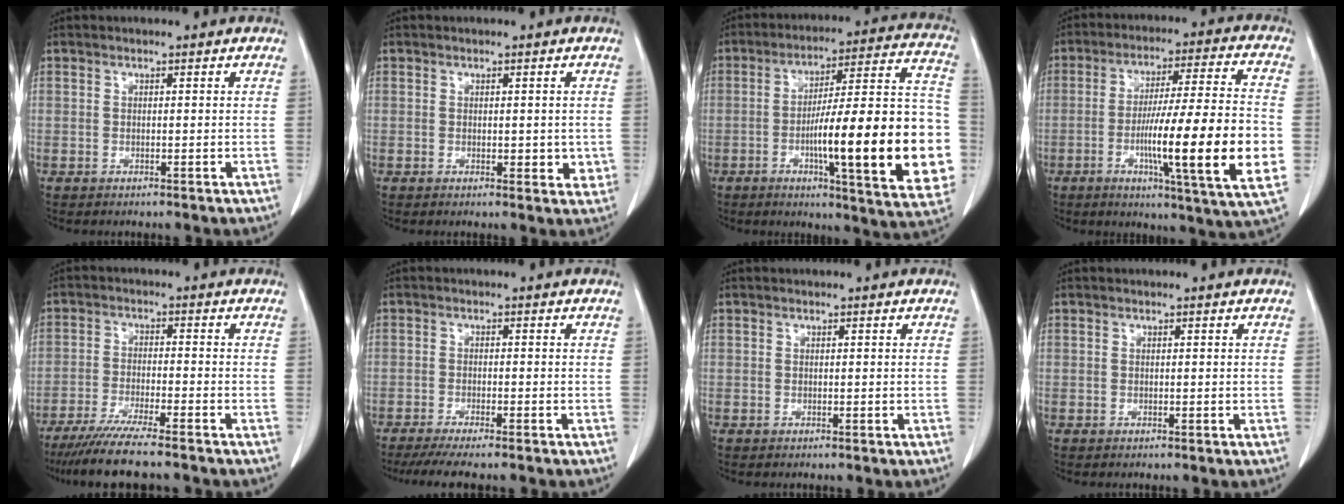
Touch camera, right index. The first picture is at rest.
{"total": 3.0, "force": [0.0, 1.8, 2.4], "torque": [-0.018, -0.002, 0.005]}
{"total": 25.2, "force": [-5.2, 3.2, 24.4], "torque": [-0.269, 0.020, -0.066]}
{"total": 20.3, "force": [-4.3, 0.1, 19.9], "torque": [-0.283, -0.011, -0.065]}
{"total": 10.1, "force": [-8.4, -0.2, 5.5], "torque": [-0.084, -0.028, -0.138]}
{"total": 8.0, "force": [-6.9, 0.1, 4.2], "torque": [-0.051, -0.018, -0.107]}
{"total": 0.0}
{"total": 0.0}